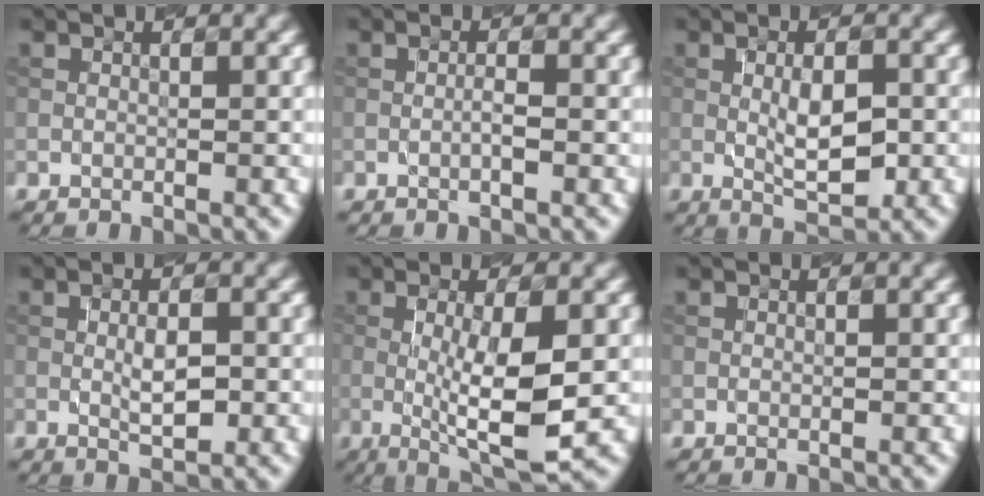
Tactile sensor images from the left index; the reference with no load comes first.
{"total": 1.2, "force": [-0.3, 0.1, 1.1], "torque": [-0.021, 0.001, -0.007]}
{"total": 4.1, "force": [-0.3, 1.5, 3.8], "torque": [-0.069, -0.002, -0.003]}
{"total": 2.7, "force": [-0.1, 1.0, 2.5], "torque": [-0.047, -0.002, 0.000]}
{"total": 7.4, "force": [-0.8, 1.6, 7.2], "torque": [-0.119, -0.009, -0.010]}
{"total": 0.0}